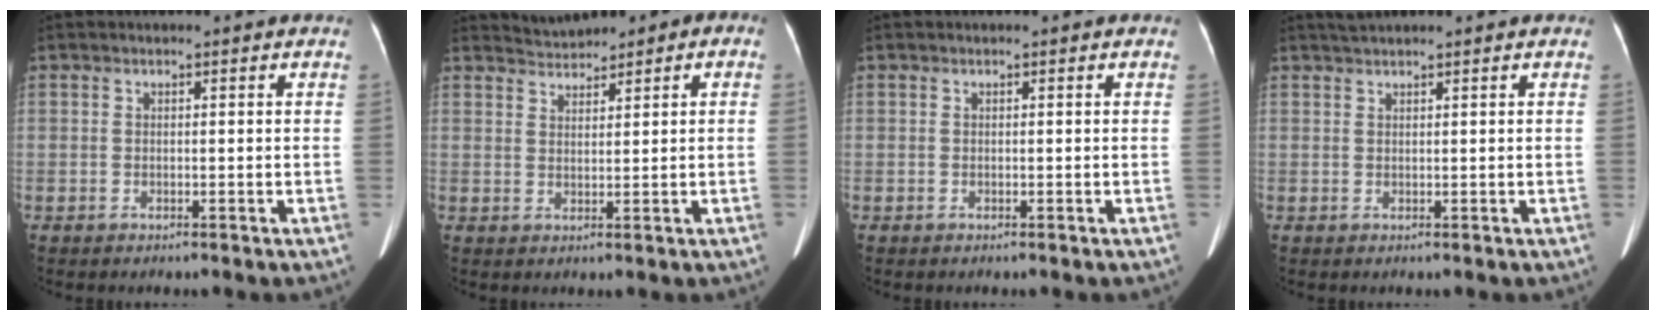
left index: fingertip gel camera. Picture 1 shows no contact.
{"total": 2.7, "force": [2.3, 1.1, 0.9], "torque": [-0.017, 0.027, 0.049]}
{"total": 0.0}
{"total": 1.4, "force": [1.2, -0.3, 0.7], "torque": [-0.015, 0.014, 0.029]}